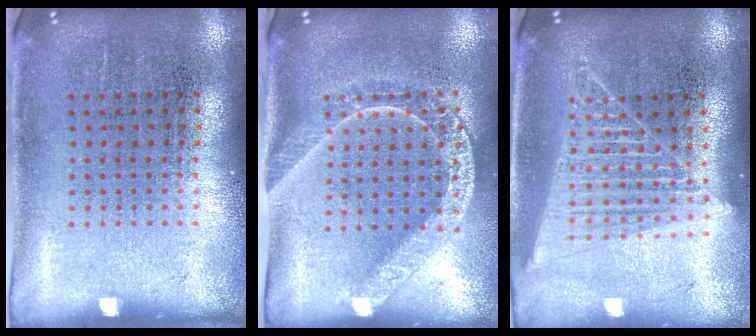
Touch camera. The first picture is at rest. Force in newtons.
{"total": 2.1, "press": 1.7, "slide": 1.1}
{"total": 1.9, "press": 1.7, "slide": 0.8}